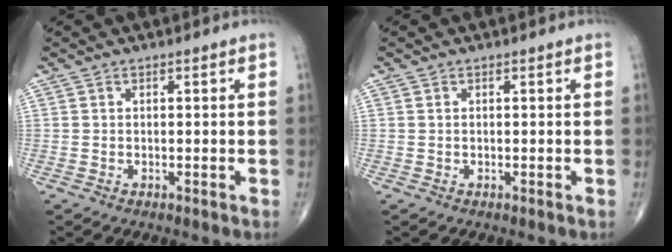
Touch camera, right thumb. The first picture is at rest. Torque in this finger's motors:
{"motor_torque": [0.03, 0.29, 0.09, 0.22, 0.07]}